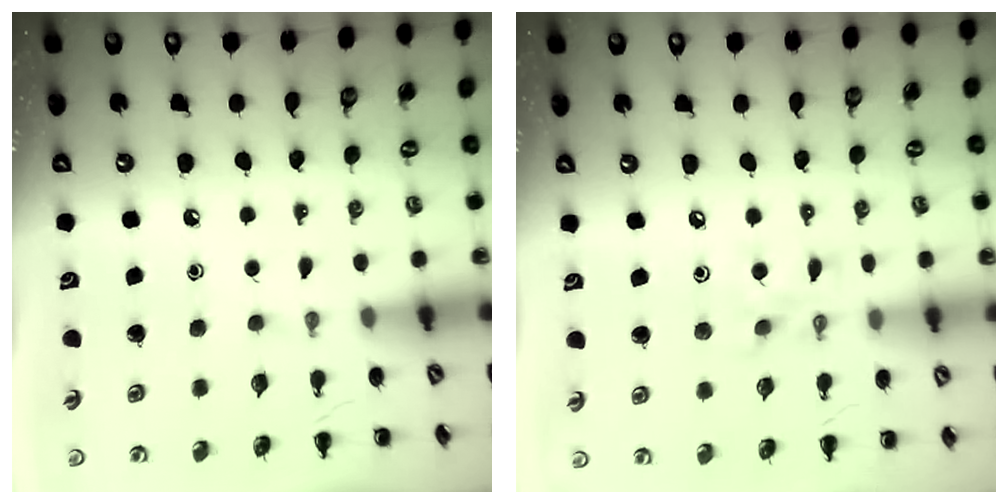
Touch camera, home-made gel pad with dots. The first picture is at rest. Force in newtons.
{"total": 6.7, "press": 6.7, "slide": 0.6}